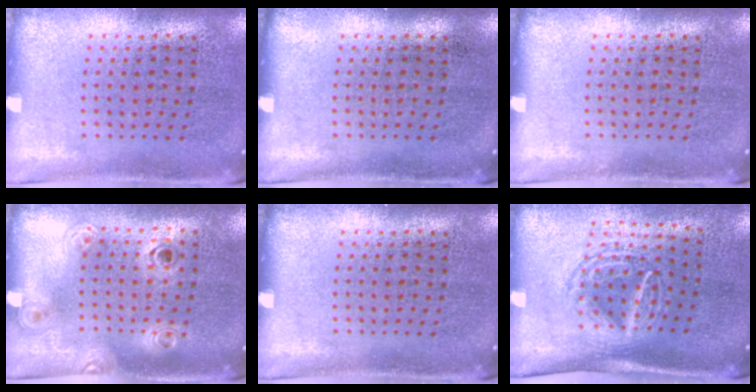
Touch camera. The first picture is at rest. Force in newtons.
{"total": 0.0}
{"total": 0.0}
{"total": 1.2, "press": 1.0, "slide": 0.6}
{"total": 0.0}
{"total": 1.6, "press": 1.3, "slide": 0.9}